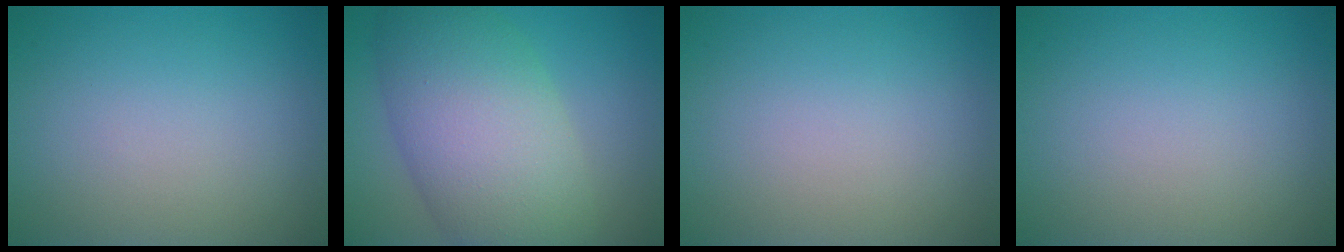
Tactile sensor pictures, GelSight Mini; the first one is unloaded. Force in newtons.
{"total": 10.5, "press": 10.5, "slide": 0.5}
{"total": 0.0}
{"total": 0.0}